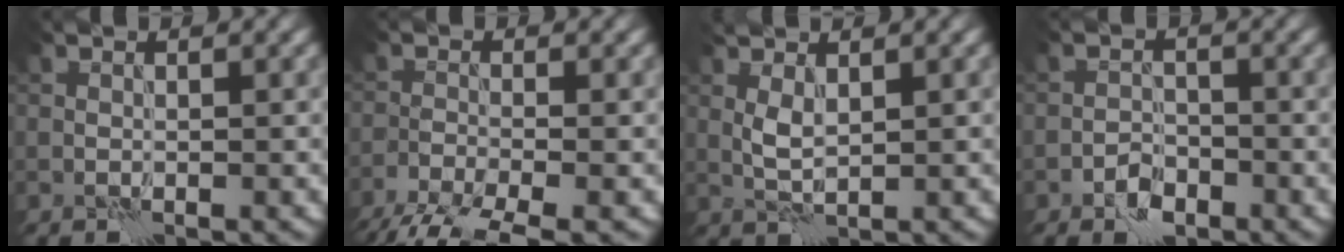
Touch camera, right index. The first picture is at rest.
{"total": 6.0, "force": [-4.8, 1.1, 3.4], "torque": [-0.059, -0.026, -0.092]}
{"total": 1.9, "force": [0.7, 0.7, 1.7], "torque": [-0.044, 0.004, 0.018]}
{"total": 2.4, "force": [-1.6, 1.4, 1.2], "torque": [-0.017, 0.005, -0.031]}